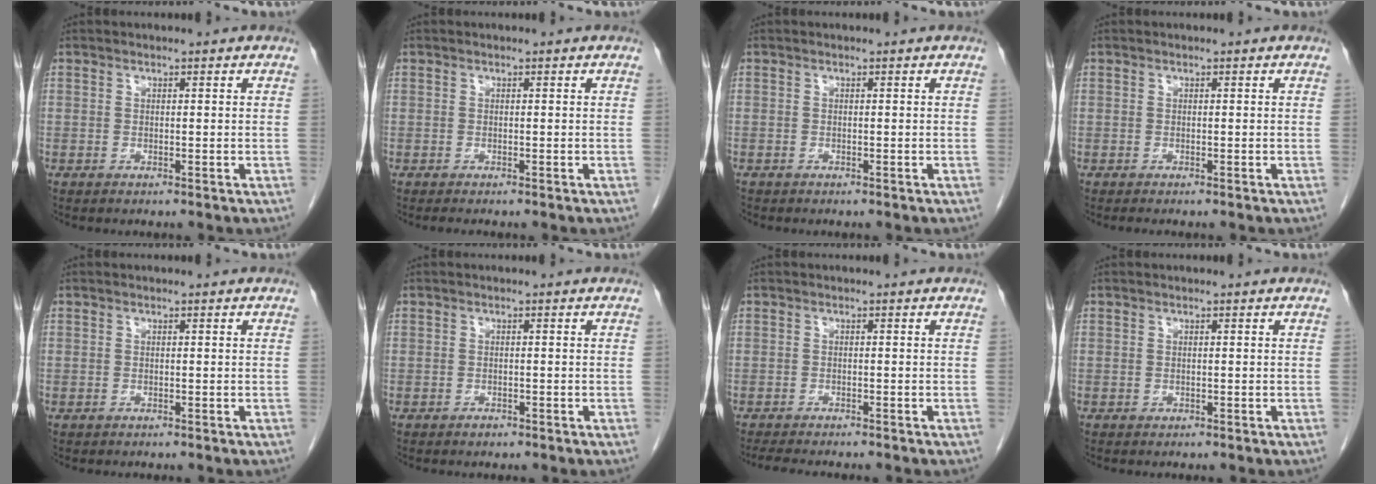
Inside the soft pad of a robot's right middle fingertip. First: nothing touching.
{"total": 1.3, "force": [-1.2, 0.1, 0.6], "torque": [-0.011, -0.005, -0.014]}
{"total": 0.6, "force": [-0.6, 0.2, 0.2], "torque": [-0.006, 0.000, -0.011]}
{"total": 1.0, "force": [-0.9, 0.1, 0.5], "torque": [-0.010, -0.004, -0.010]}
{"total": 0.0}
{"total": 0.7, "force": [-0.5, 0.4, 0.2], "torque": [-0.006, 0.000, -0.008]}
{"total": 5.4, "force": [-4.7, 0.8, 2.5], "torque": [-0.035, -0.011, -0.069]}
{"total": 0.0}